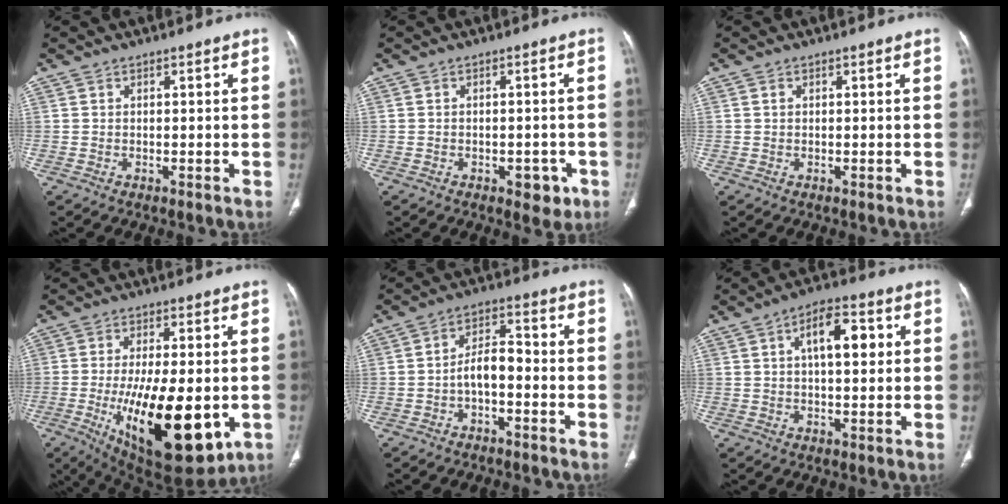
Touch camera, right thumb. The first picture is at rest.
{"total": 4.0, "force": [-1.9, 2.4, 2.7], "torque": [-0.016, 0.008, -0.019]}
{"total": 0.6, "force": [0.2, 0.5, 0.4], "torque": [-0.006, 0.001, 0.003]}
{"total": 22.0, "force": [-5.1, 8.8, 19.5], "torque": [-0.309, -0.024, -0.056]}
{"total": 5.8, "force": [-1.9, 2.9, 4.7], "torque": [-0.074, 0.037, -0.038]}
{"total": 9.6, "force": [2.4, 4.4, 8.2], "torque": [-0.112, 0.012, 0.031]}